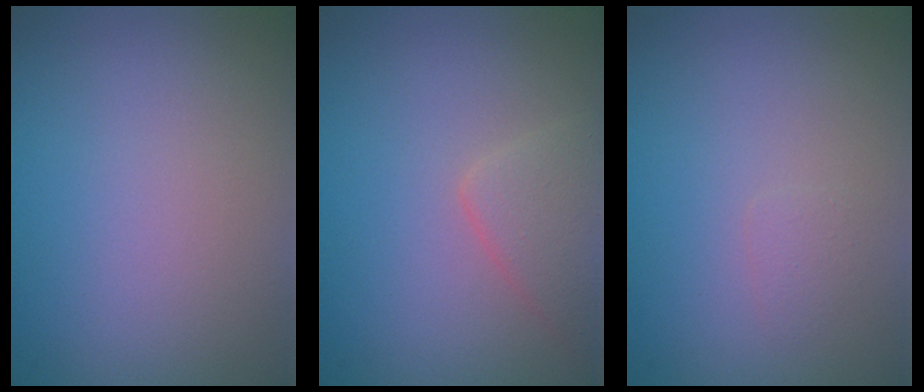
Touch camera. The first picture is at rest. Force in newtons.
{"total": 2.4, "press": 2.3, "slide": 0.2}
{"total": 0.7, "press": 0.7, "slide": 0.1}